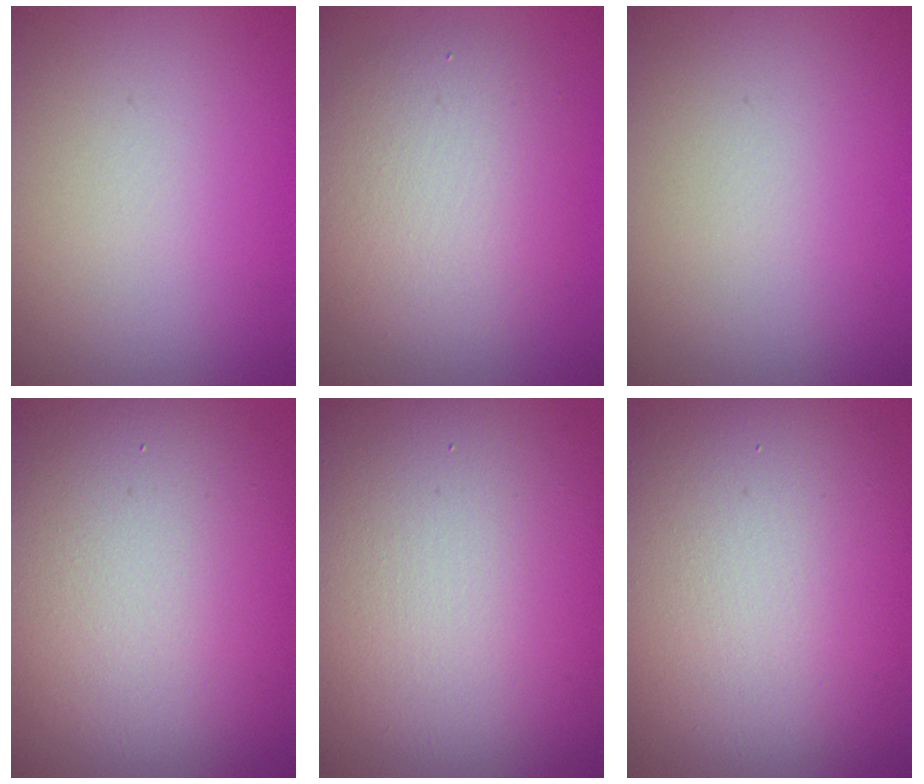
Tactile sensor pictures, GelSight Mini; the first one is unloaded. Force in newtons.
{"total": 5.3, "press": 5.3, "slide": 0.2}
{"total": 0.0}
{"total": 14.5, "press": 14.4, "slide": 1.0}
{"total": 17.2, "press": 17.1, "slide": 1.2}
{"total": 13.8, "press": 13.8, "slide": 0.7}